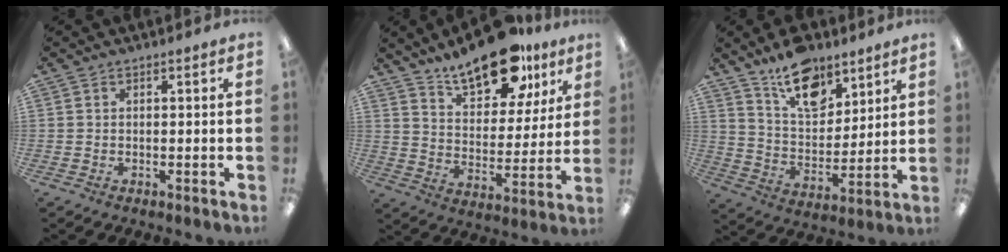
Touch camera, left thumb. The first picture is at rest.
{"total": 18.5, "force": [13.9, 7.8, 9.5], "torque": [-0.150, -0.081, 0.238]}
{"total": 14.9, "force": [10.5, 7.7, 7.2], "torque": [-0.107, -0.061, 0.189]}